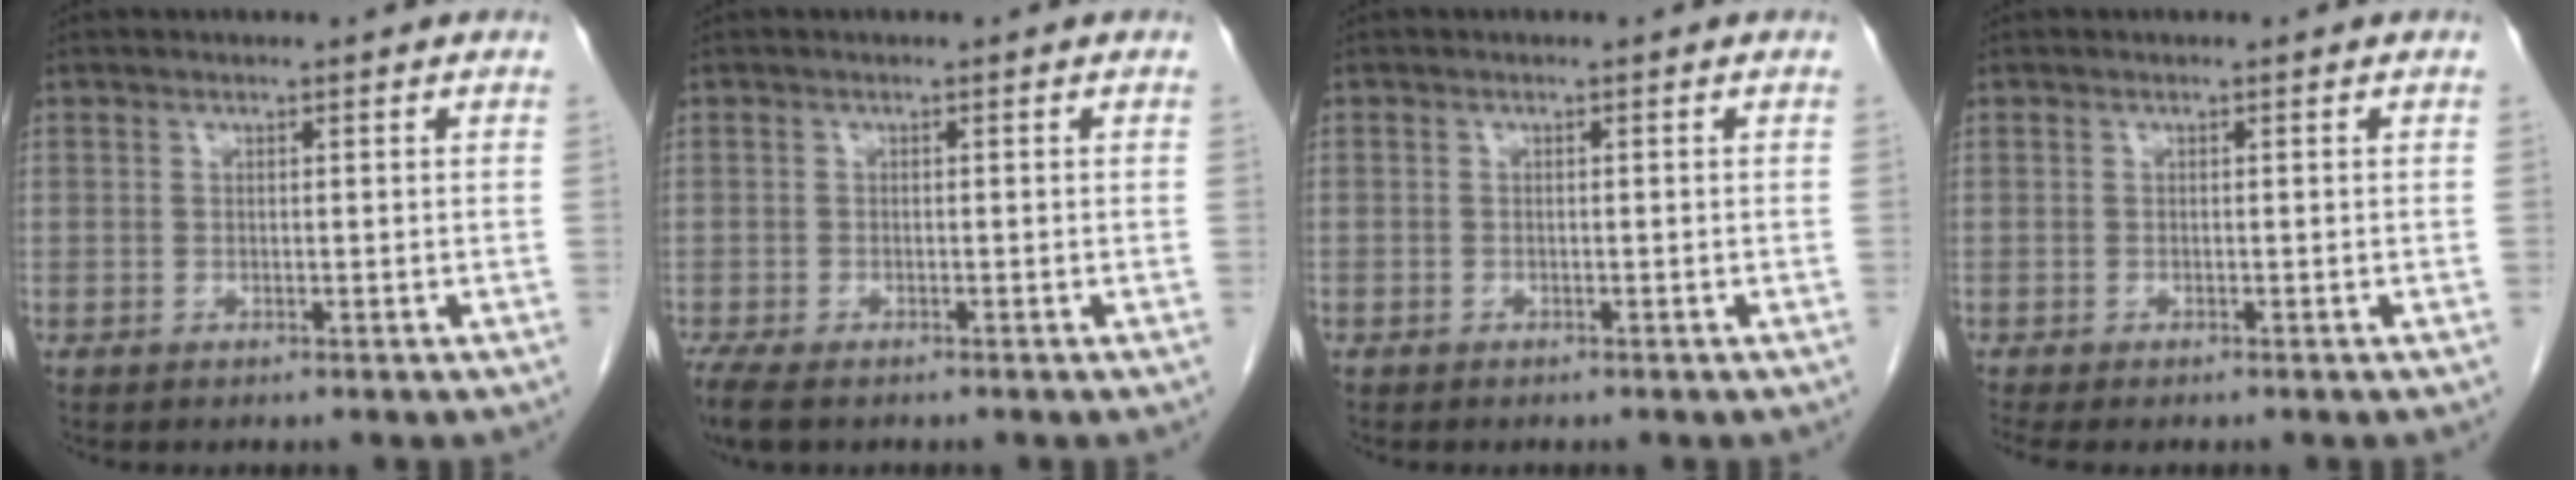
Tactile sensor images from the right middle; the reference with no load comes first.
{"total": 5.4, "force": [-4.0, 1.9, 3.0], "torque": [-0.058, -0.015, -0.065]}
{"total": 0.6, "force": [-0.5, 0.4, 0.1], "torque": [-0.005, 0.003, -0.007]}
{"total": 2.4, "force": [-2.1, 0.5, 1.2], "torque": [-0.012, -0.006, -0.028]}